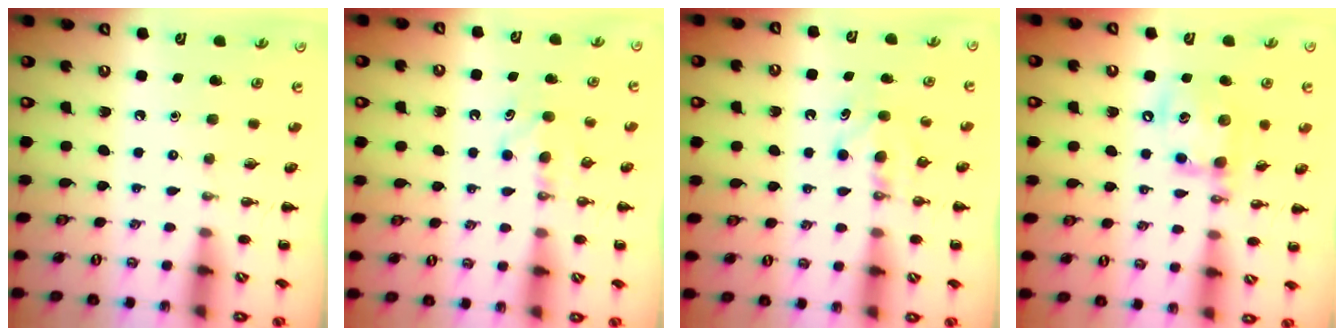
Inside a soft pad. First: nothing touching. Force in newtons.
{"total": 5.1, "press": 4.8, "slide": 1.5}
{"total": 5.6, "press": 5.3, "slide": 1.6}
{"total": 13.9, "press": 13.7, "slide": 2.3}